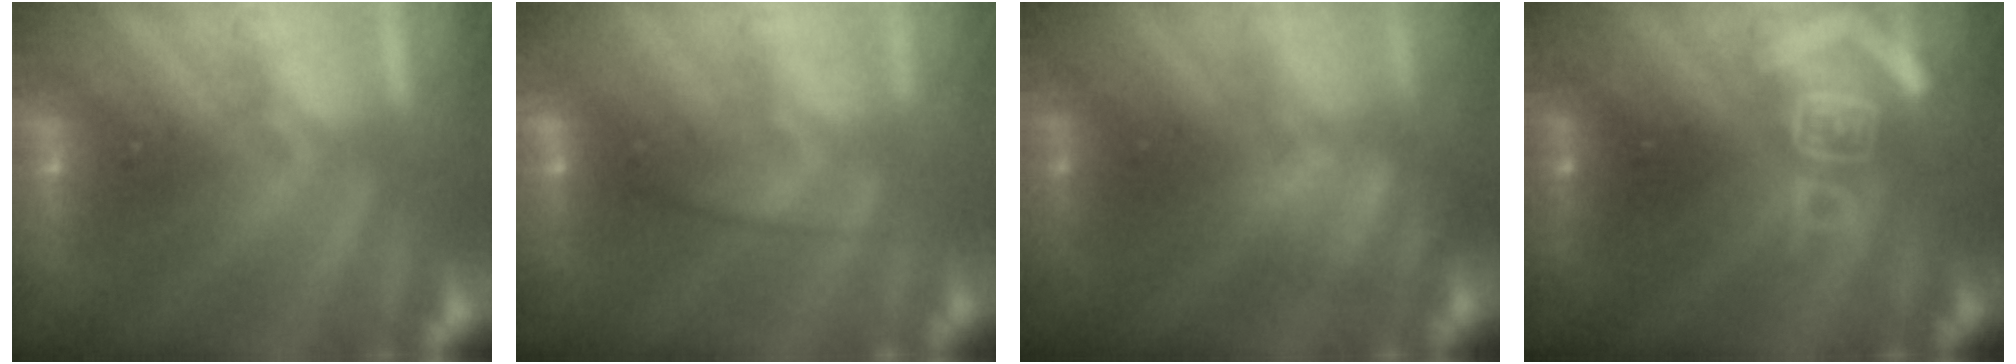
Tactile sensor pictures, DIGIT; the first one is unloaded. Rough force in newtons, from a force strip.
{"total": 2.3}
{"total": 2.5}
{"total": 3.0}